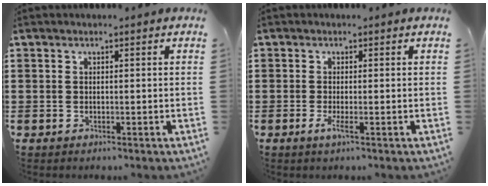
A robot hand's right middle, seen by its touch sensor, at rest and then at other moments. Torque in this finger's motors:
{"motor_torque": [1.18, 0.50, 0.21, 0.05]}